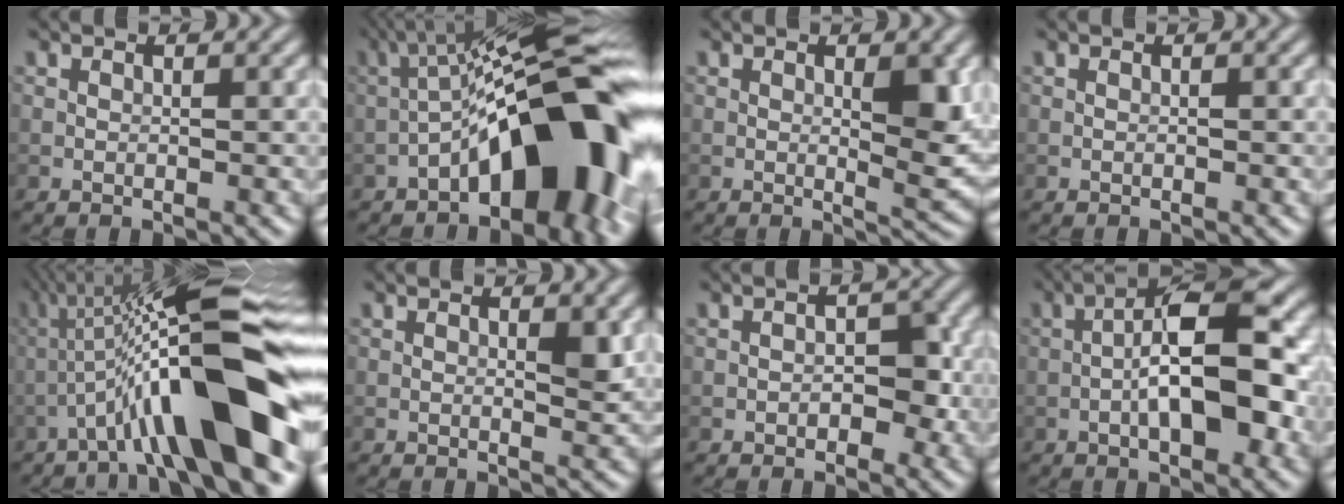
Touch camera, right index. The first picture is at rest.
{"total": 13.2, "force": [-4.5, 4.4, 11.6], "torque": [-0.161, 0.035, -0.074]}
{"total": 3.9, "force": [0.5, 1.1, 3.7], "torque": [-0.051, -0.007, 0.010]}
{"total": 0.0}
{"total": 13.5, "force": [-3.5, 2.5, 12.7], "torque": [-0.204, 0.027, -0.054]}
{"total": 1.8, "force": [0.3, 0.4, 1.7], "torque": [-0.026, -0.004, 0.003]}
{"total": 2.5, "force": [-0.6, 1.5, 1.9], "torque": [-0.017, 0.001, -0.010]}
{"total": 9.0, "force": [-1.6, 2.9, 8.4], "torque": [-0.127, 0.021, -0.030]}